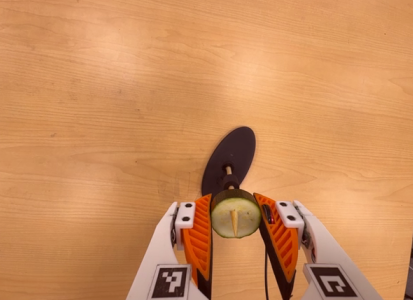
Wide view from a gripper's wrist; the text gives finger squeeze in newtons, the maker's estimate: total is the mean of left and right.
{"total": 9.3, "left": 7.9, "right": 10.7}